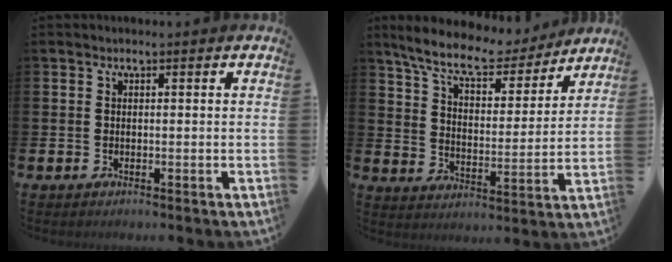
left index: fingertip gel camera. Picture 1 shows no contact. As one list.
[{"total": 9.3, "force": [8.3, 2.1, 3.5], "torque": [-0.097, -0.051, 0.143]}]